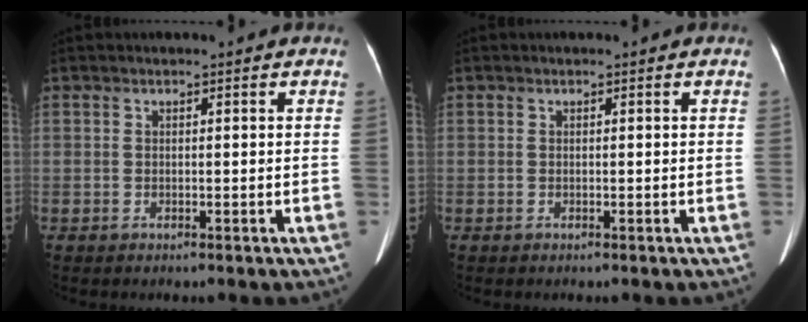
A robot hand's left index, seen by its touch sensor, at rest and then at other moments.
{"total": 0.0}